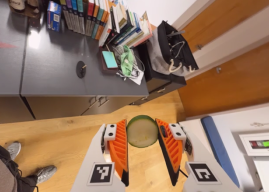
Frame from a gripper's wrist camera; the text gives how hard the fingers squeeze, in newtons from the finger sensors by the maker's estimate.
{"total": 9.3, "left": 9.8, "right": 8.8}